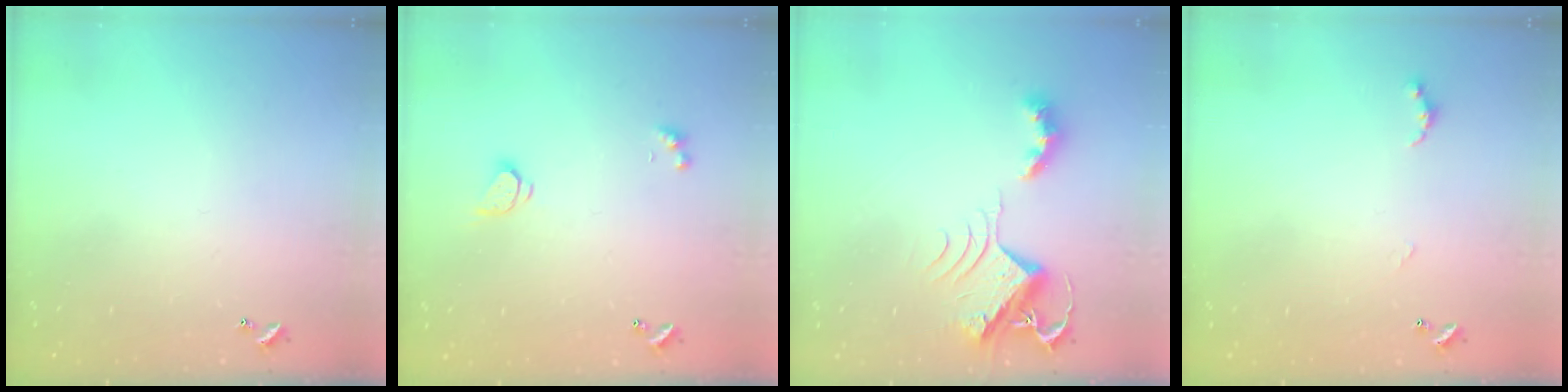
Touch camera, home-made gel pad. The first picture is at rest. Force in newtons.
{"total": 1.6, "press": 1.6, "slide": 0.3}
{"total": 7.2, "press": 7.2, "slide": 0.4}
{"total": 3.7, "press": 3.6, "slide": 0.6}